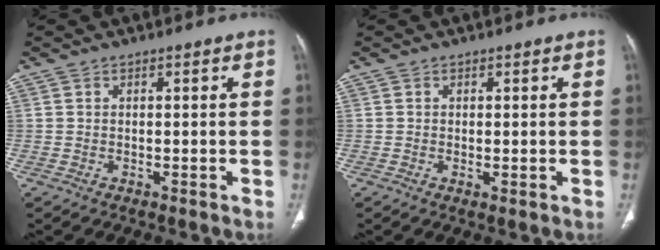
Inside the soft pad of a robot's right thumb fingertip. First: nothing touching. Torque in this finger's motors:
{"motor_torque": [-0.42, 0.00, -0.21, -0.16, -0.03]}